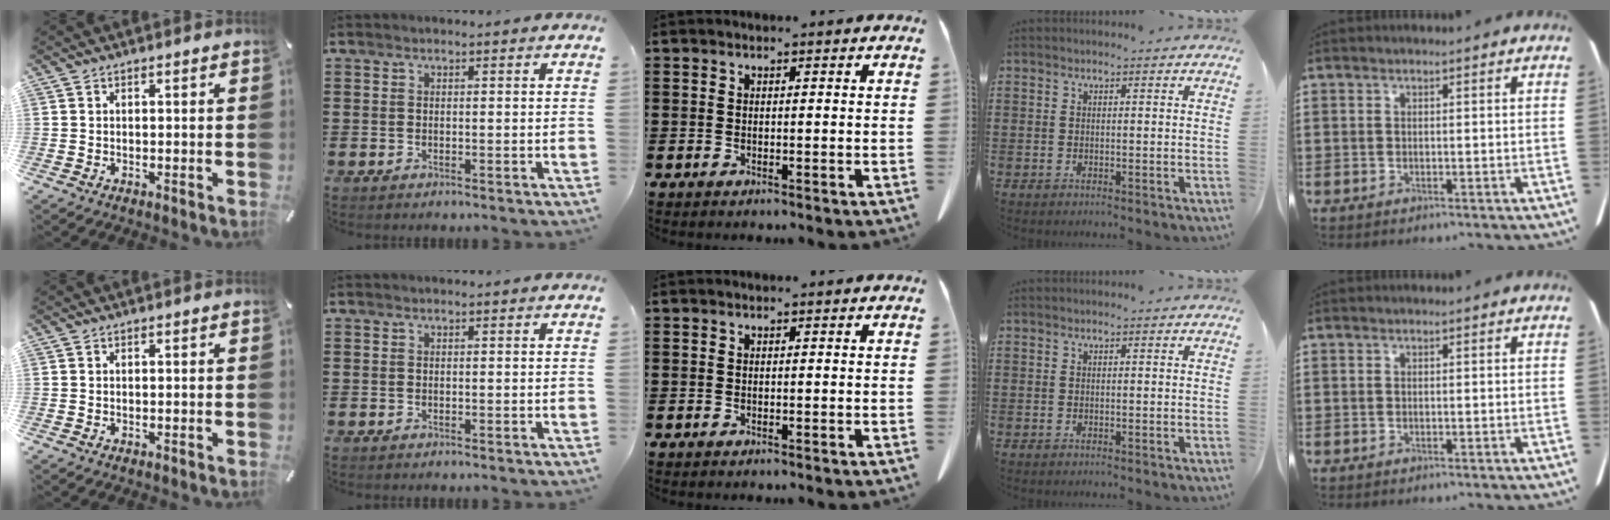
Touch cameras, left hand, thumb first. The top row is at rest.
{}